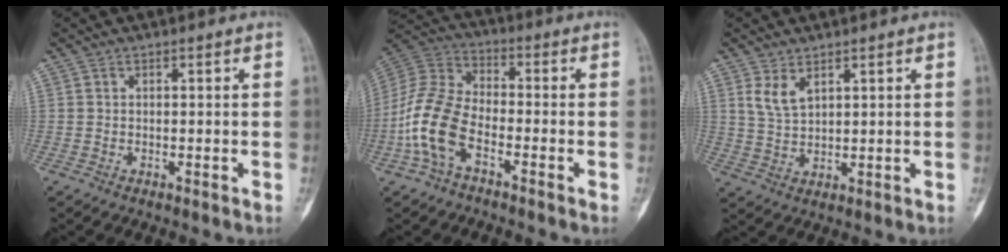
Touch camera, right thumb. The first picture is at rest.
{"total": 12.2, "force": [-4.7, 6.6, 9.1], "torque": [-0.199, 0.035, -0.102]}
{"total": 4.1, "force": [2.4, 2.1, 2.7], "torque": [-0.050, -0.014, 0.055]}